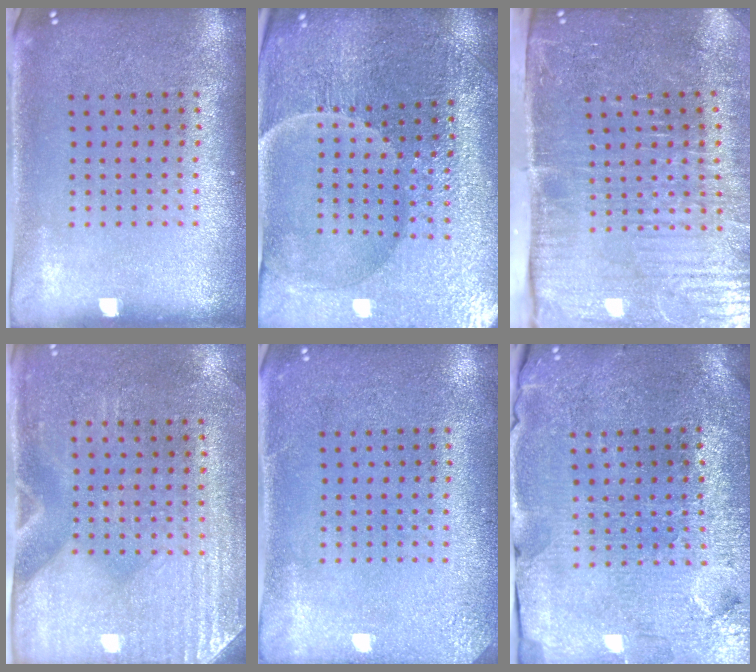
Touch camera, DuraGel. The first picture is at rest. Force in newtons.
{"total": 4.1, "press": 4.0, "slide": 0.5}
{"total": 5.3, "press": 4.5, "slide": 2.7}
{"total": 3.0, "press": 2.6, "slide": 1.5}
{"total": 2.0, "press": 2.0, "slide": 0.3}
{"total": 3.8, "press": 3.6, "slide": 1.1}